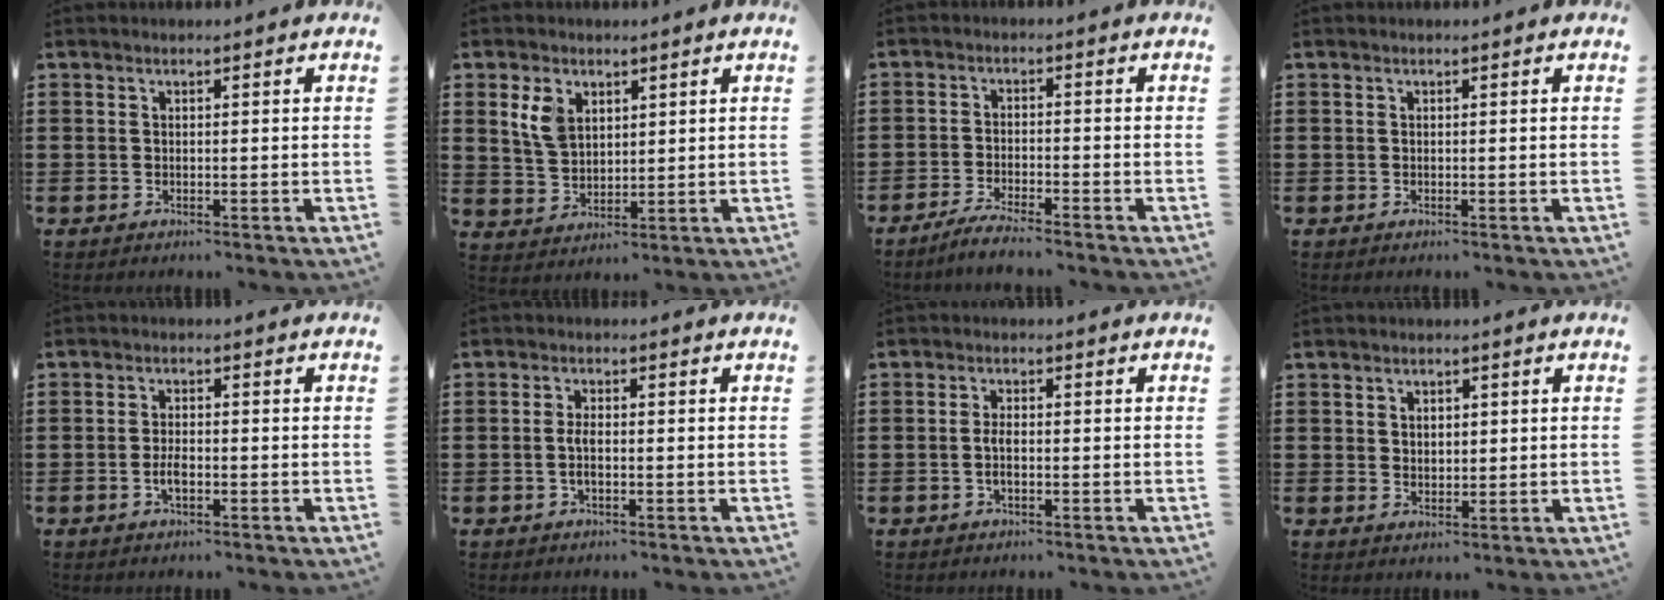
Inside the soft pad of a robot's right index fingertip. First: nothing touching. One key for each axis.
{"total": 5.6, "fx": 2.6, "fy": 3.7, "fz": 3.3, "tx": -0.086, "ty": 0.009, "tz": 0.047}
{"total": 3.1, "fx": -2.9, "fy": -0.1, "fz": 1.1, "tx": -0.020, "ty": 0.001, "tz": -0.057}
{"total": 0.0}
{"total": 2.7, "fx": -0.9, "fy": 1.1, "fz": 2.3, "tx": -0.050, "ty": 0.000, "tz": -0.020}
{"total": 2.4, "fx": -0.4, "fy": 0.6, "fz": 2.3, "tx": -0.058, "ty": -0.008, "tz": -0.011}
{"total": 2.2, "fx": -0.4, "fy": 0.5, "fz": 2.1, "tx": -0.048, "ty": -0.005, "tz": -0.008}
{"total": 1.8, "fx": 1.1, "fy": 1.3, "fz": 0.7, "tx": -0.016, "ty": 0.007, "tz": 0.019}